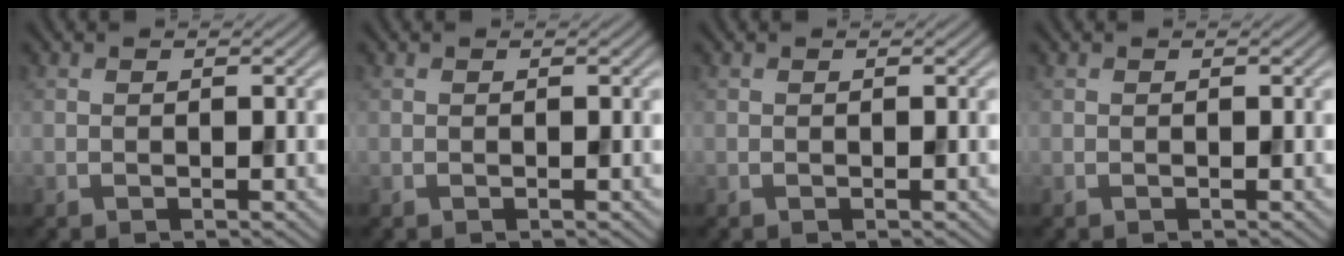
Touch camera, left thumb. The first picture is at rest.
{"total": 0.0}
{"total": 0.0}
{"total": 0.0}